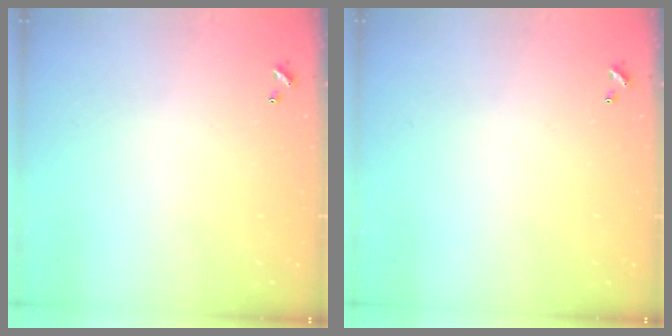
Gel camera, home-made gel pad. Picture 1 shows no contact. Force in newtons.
{"total": 0.0}